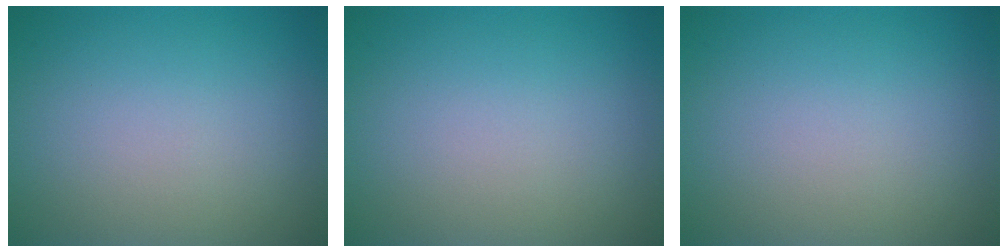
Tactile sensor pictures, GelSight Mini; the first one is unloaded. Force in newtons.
{"total": 0.0}
{"total": 0.0}